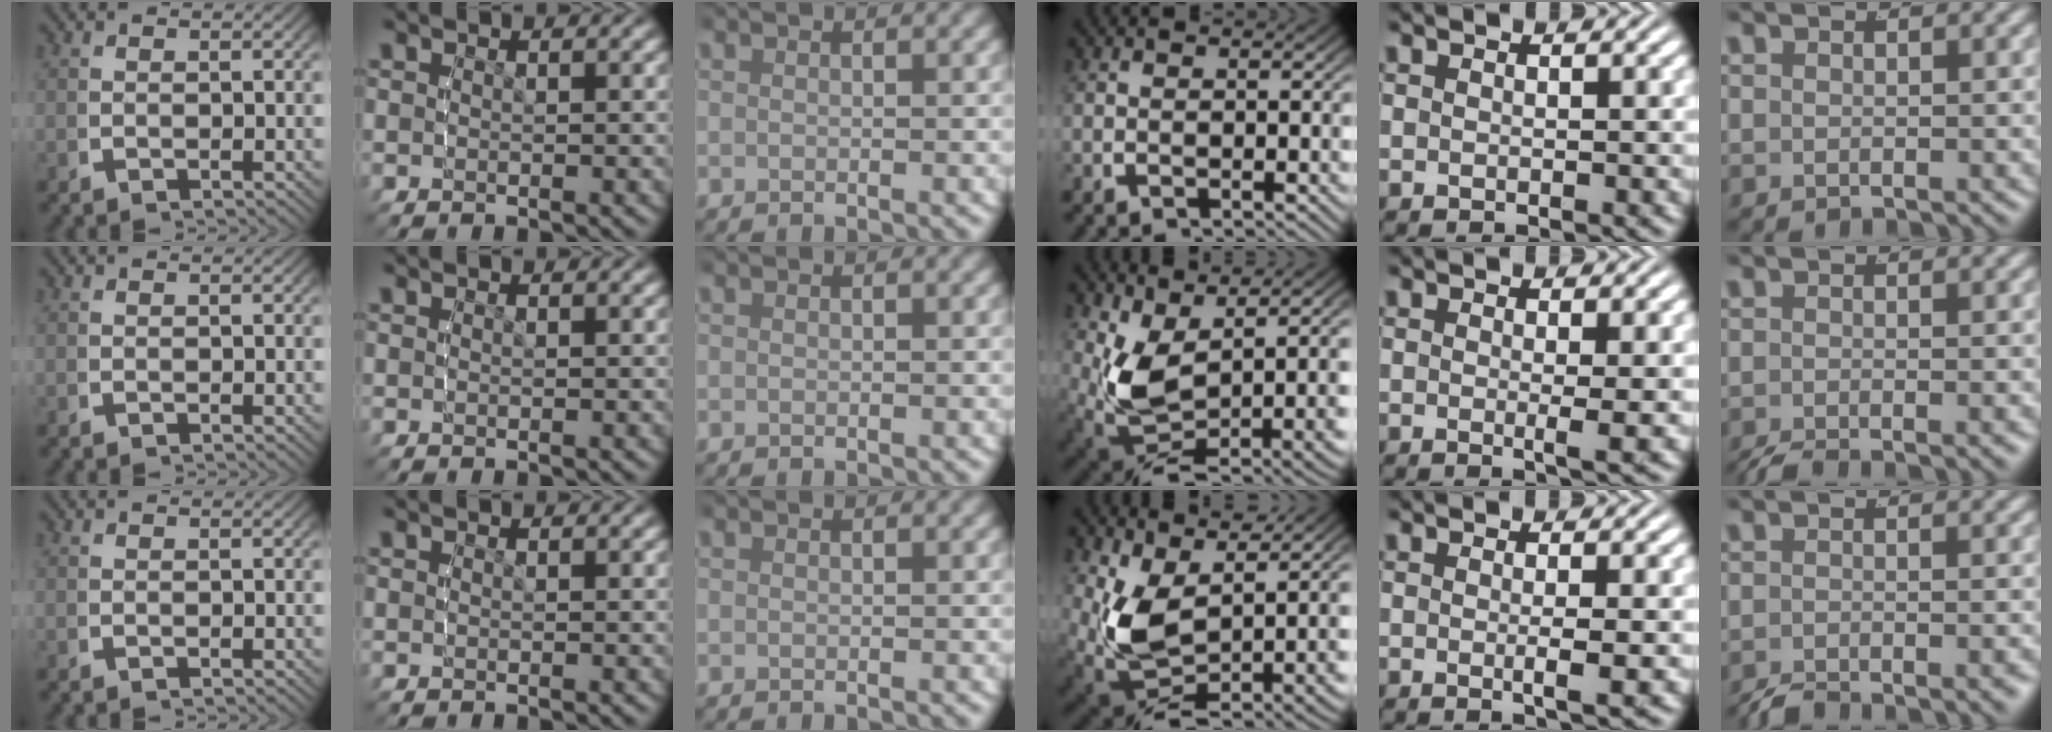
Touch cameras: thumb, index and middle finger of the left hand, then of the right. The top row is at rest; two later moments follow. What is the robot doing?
{"motion": "lift_and_place", "object": "stress ball aka squeeze ball"}